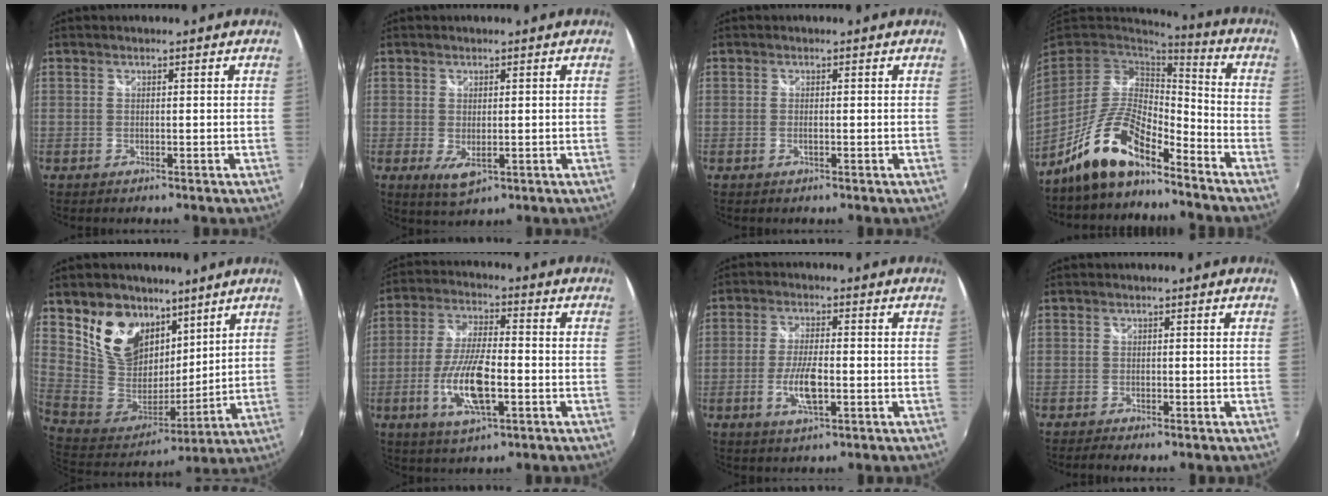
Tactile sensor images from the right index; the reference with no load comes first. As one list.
[{"total": 3.9, "force": [-0.7, 2.0, 3.3], "torque": [-0.056, -0.014, -0.006]}, {"total": 0.7, "force": [-0.2, 0.1, 0.7], "torque": [-0.015, 0.000, -0.006]}, {"total": 13.9, "force": [-10.3, 3.8, 8.5], "torque": [-0.178, -0.001, -0.193]}, {"total": 16.8, "force": [10.7, 11.1, 6.7], "torque": [-0.155, 0.009, 0.217]}, {"total": 12.2, "force": [-3.8, 3.7, 11.0], "torque": [-0.225, -0.008, -0.072]}, {"total": 6.9, "force": [-2.0, 2.1, 6.2], "torque": [-0.128, -0.006, -0.038]}, {"total": 1.8, "force": [-1.5, 0.5, 0.8], "torque": [-0.023, -0.008, -0.030]}]